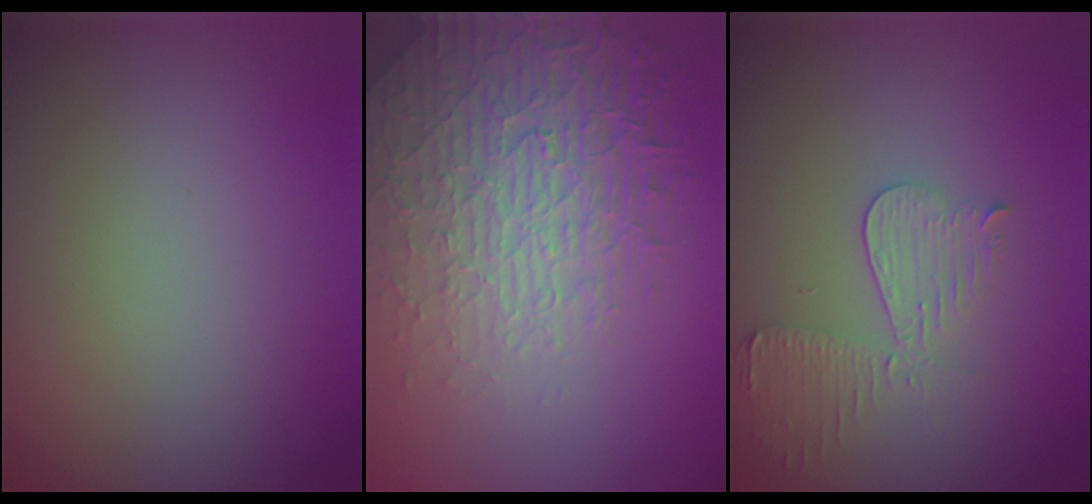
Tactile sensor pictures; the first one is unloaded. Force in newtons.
{"total": 5.9, "press": 5.0, "slide": 3.0}
{"total": 3.6, "press": 3.2, "slide": 1.6}